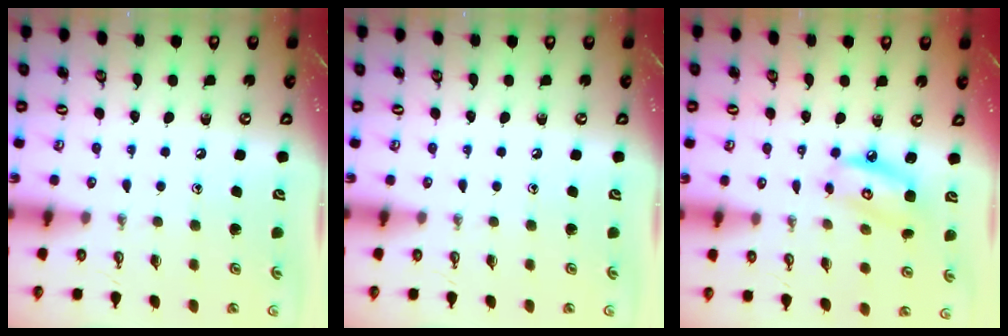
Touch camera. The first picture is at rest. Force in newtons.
{"total": 0.0}
{"total": 7.8, "press": 7.8, "slide": 0.8}